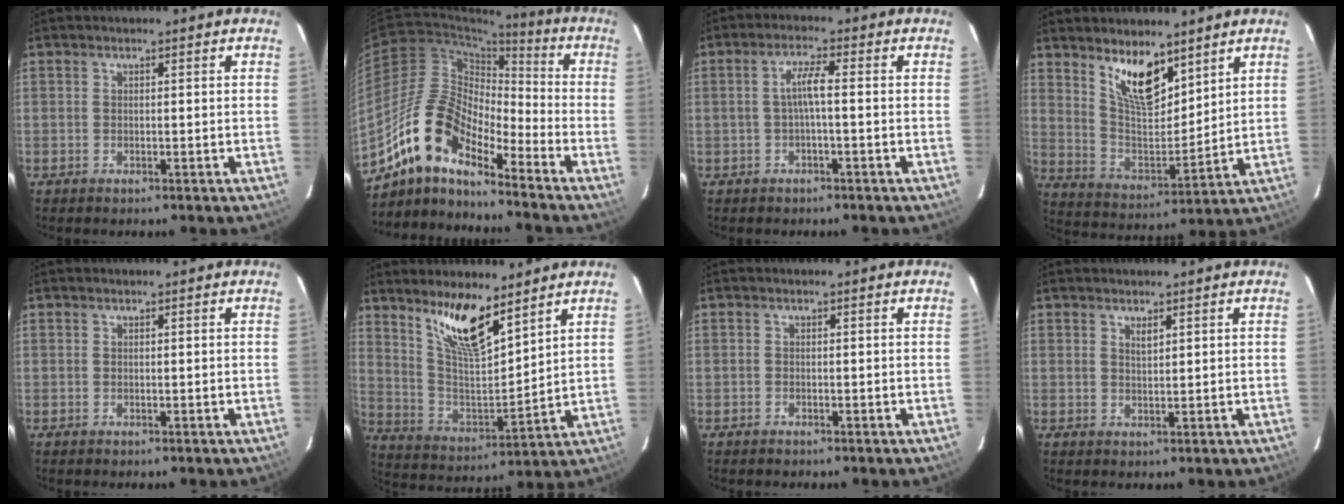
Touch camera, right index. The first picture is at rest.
{"total": 13.9, "force": [-11.1, 4.6, 7.1], "torque": [-0.124, 0.010, -0.224]}
{"total": 3.5, "force": [-0.5, 0.1, 3.4], "torque": [-0.068, 0.006, -0.008]}
{"total": 11.6, "force": [7.9, 4.4, 7.2], "torque": [-0.130, -0.007, 0.157]}
{"total": 0.0}
{"total": 12.8, "force": [9.1, 3.4, 8.4], "torque": [-0.155, -0.007, 0.183]}
{"total": 0.5, "force": [-0.5, 0.3, 0.0], "torque": [-0.001, 0.002, -0.009]}
{"total": 1.6, "force": [1.0, 0.6, 1.1], "torque": [-0.016, 0.001, 0.019]}